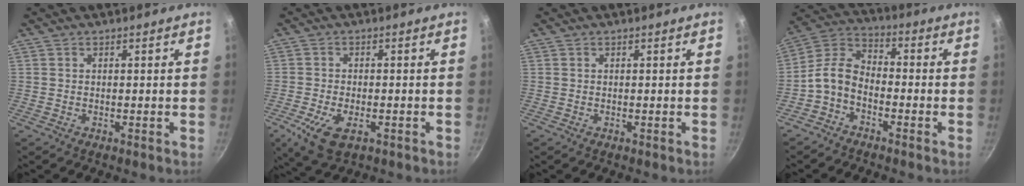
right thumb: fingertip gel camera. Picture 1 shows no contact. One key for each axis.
{"total": 7.6, "fx": -3.0, "fy": 3.9, "fz": 5.8, "tx": -0.111, "ty": -0.005, "tz": -0.049}
{"total": 0.0}
{"total": 8.2, "fx": -3.3, "fy": 5.3, "fz": 5.4, "tx": -0.107, "ty": 0.055, "tz": -0.081}